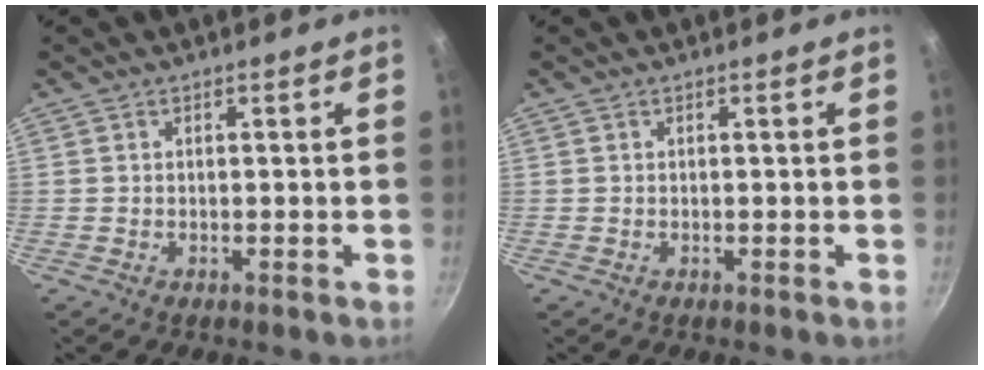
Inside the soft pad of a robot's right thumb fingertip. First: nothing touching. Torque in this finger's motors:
{"motor_torque": [-0.17, 0.17, -0.13, 0.12, 0.00]}